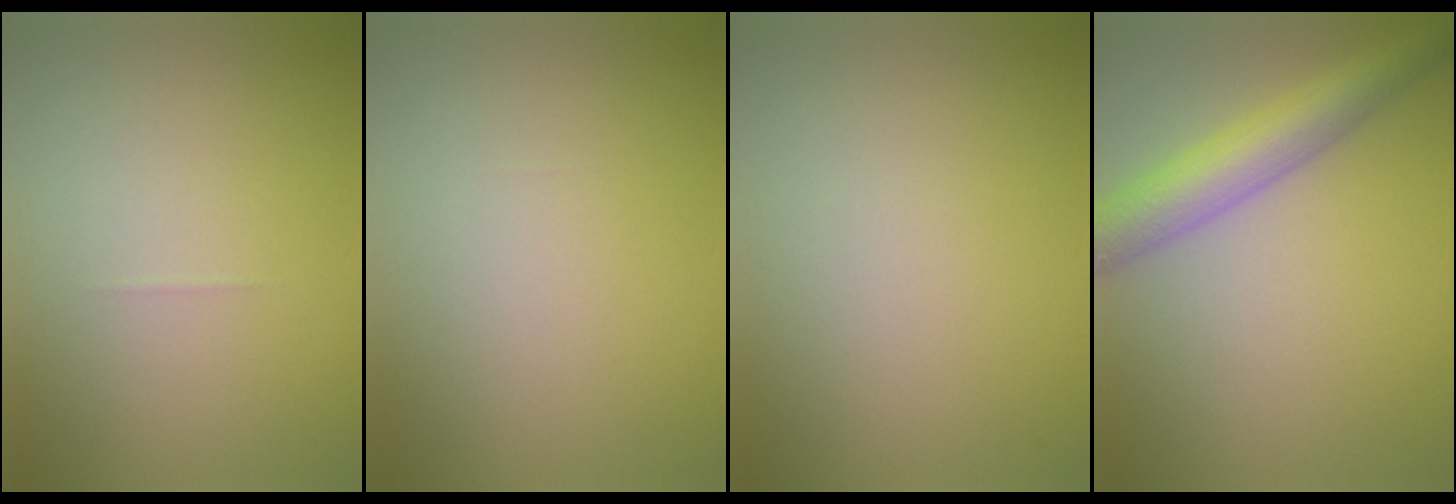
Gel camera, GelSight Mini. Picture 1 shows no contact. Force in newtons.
{"total": 0.0}
{"total": 0.0}
{"total": 5.7, "press": 5.7, "slide": 0.3}